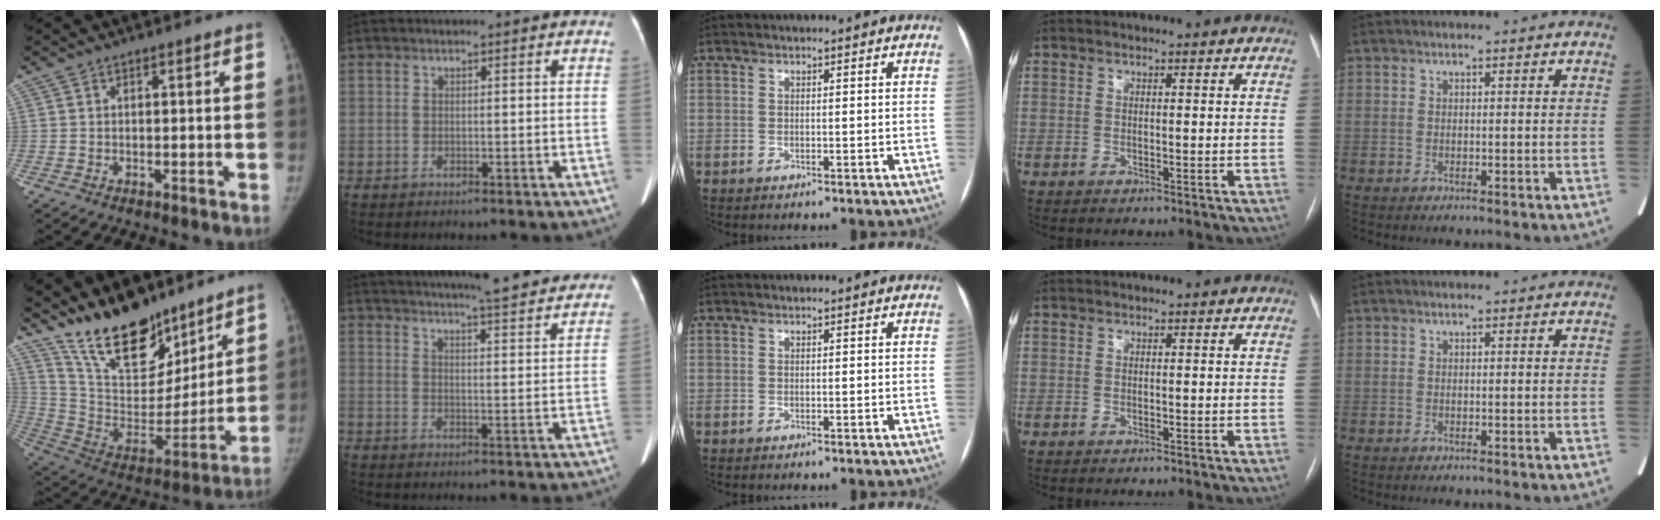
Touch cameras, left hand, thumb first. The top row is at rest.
{"thumb": {"total": 20.9, "force": [16.3, 8.9, 9.6], "torque": [-0.125, -0.093, 0.289]}, "index": {"total": 22.6, "force": [20.4, 2.2, 9.5], "torque": [-0.140, -0.016, 0.251]}}